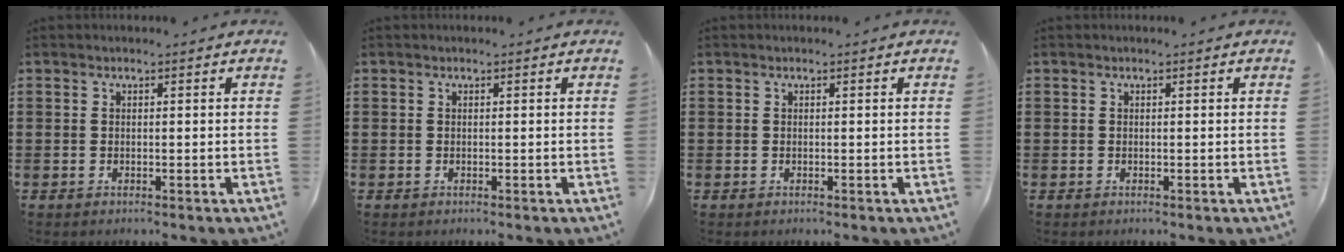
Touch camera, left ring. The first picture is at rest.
{"total": 0.0}
{"total": 0.0}
{"total": 0.0}